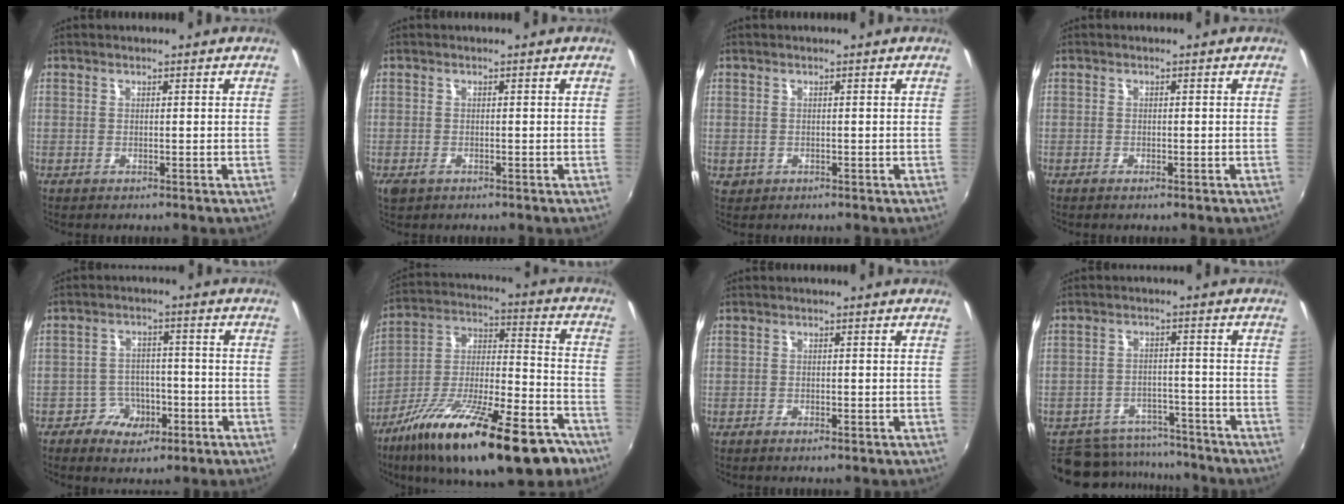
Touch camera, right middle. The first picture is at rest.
{"total": 2.0, "force": [-1.1, 1.2, 1.1], "torque": [-0.021, -0.007, -0.020]}
{"total": 1.2, "force": [-0.2, 1.1, 0.4], "torque": [-0.006, -0.002, -0.002]}
{"total": 0.9, "force": [-0.7, 0.3, 0.5], "torque": [-0.009, -0.003, -0.012]}
{"total": 6.5, "force": [-3.6, 5.1, 1.8], "torque": [-0.041, 0.019, -0.052]}
{"total": 28.6, "force": [-17.9, 8.6, 20.6], "torque": [-0.335, -0.031, -0.281]}
{"total": 1.6, "force": [-1.2, 0.6, 0.9], "torque": [-0.018, -0.005, -0.021]}
{"total": 13.6, "force": [-11.5, 6.3, 3.5], "torque": [-0.097, 0.016, -0.152]}